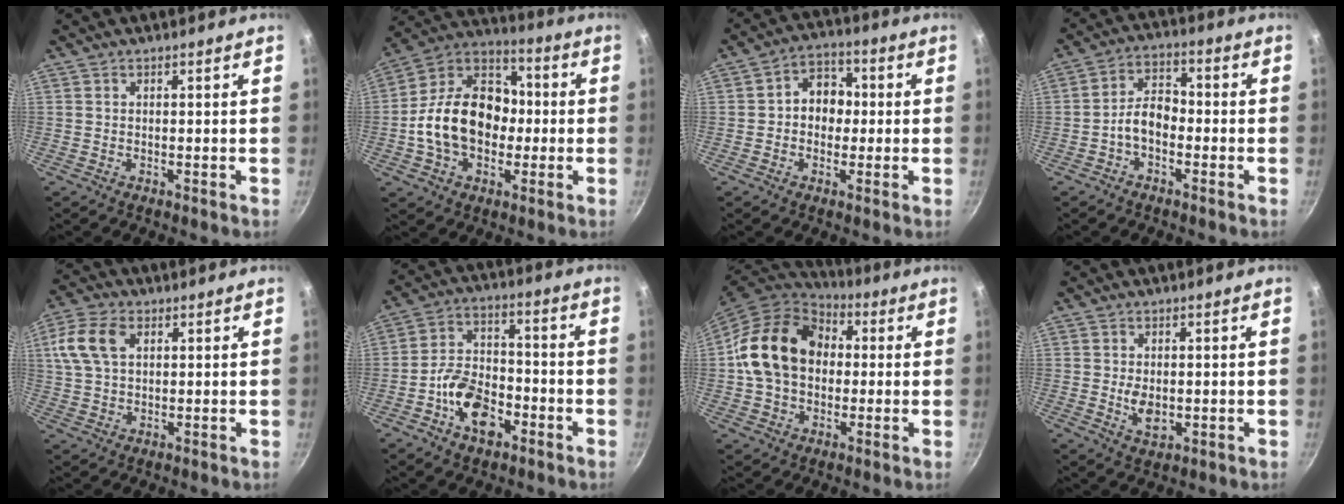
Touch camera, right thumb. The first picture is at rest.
{"total": 19.5, "force": [-1.8, 14.3, 13.1], "torque": [-0.195, 0.048, -0.046]}
{"total": 8.0, "force": [0.1, 6.4, 4.7], "torque": [-0.023, 0.018, -0.010]}
{"total": 6.2, "force": [-2.2, 3.9, 4.3], "torque": [-0.060, 0.034, -0.047]}
{"total": 9.4, "force": [2.9, 6.1, 6.6], "torque": [-0.130, 0.009, 0.048]}
{"total": 11.6, "force": [-5.2, 7.1, 7.6], "torque": [-0.115, 0.045, -0.101]}
{"total": 18.0, "force": [1.7, 13.8, 11.4], "torque": [-0.178, 0.035, 0.021]}
{"total": 4.5, "force": [-0.3, 2.9, 3.5], "torque": [-0.058, -0.010, 0.001]}